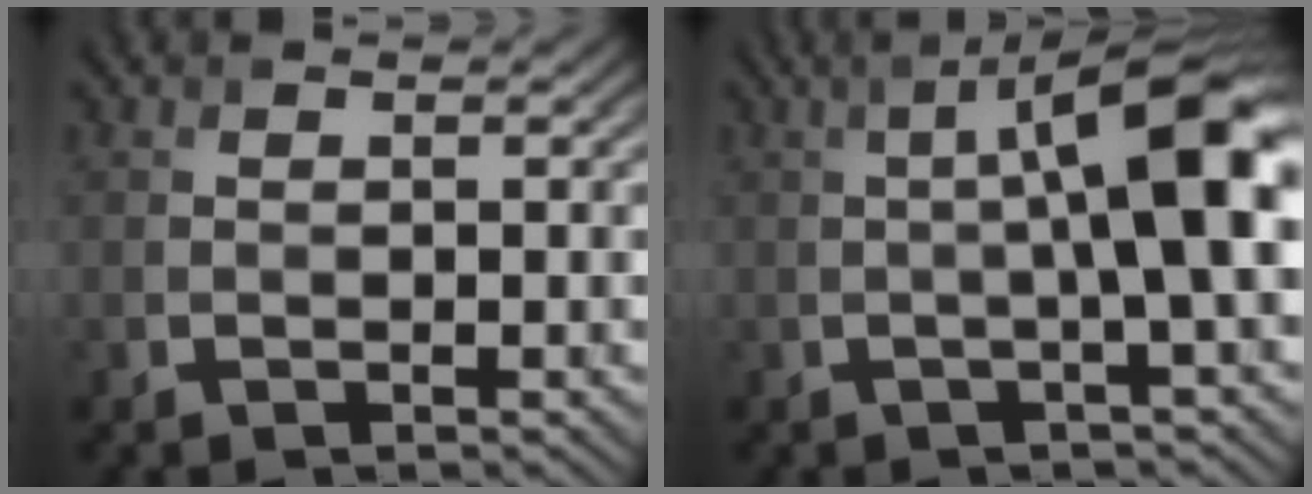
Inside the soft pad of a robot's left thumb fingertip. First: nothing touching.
{"total": 9.2, "force": [0.2, 1.7, 9.1], "torque": [-0.130, 0.023, -0.005]}